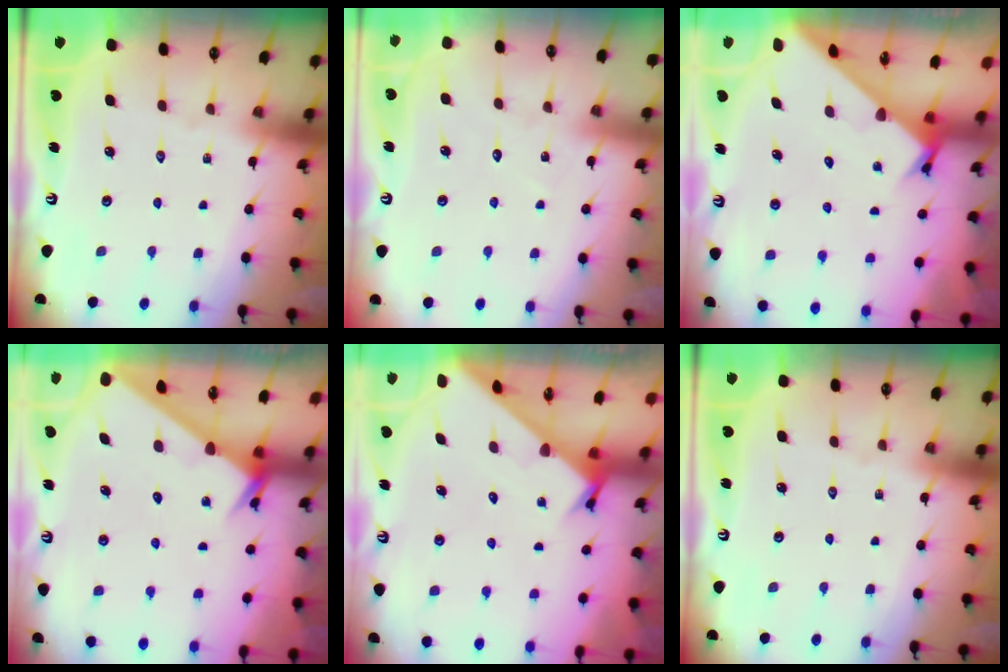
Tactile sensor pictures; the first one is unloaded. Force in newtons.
{"total": 4.5, "press": 4.5, "slide": 0.4}
{"total": 2.2, "press": 2.2, "slide": 0.2}
{"total": 2.5, "press": 2.5, "slide": 0.3}
{"total": 2.3, "press": 2.3, "slide": 0.0}
{"total": 0.0}